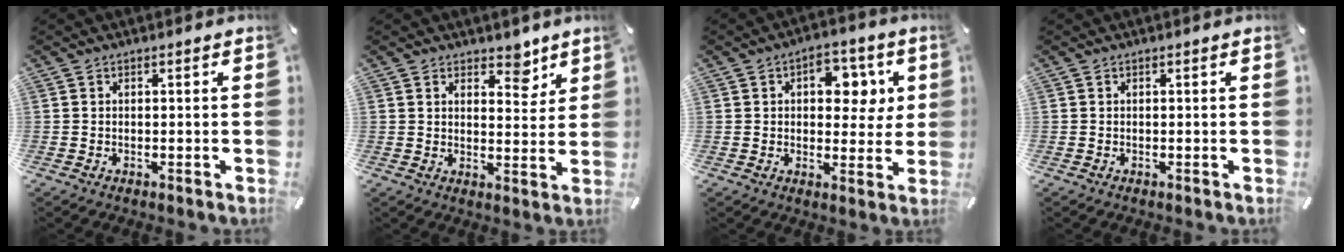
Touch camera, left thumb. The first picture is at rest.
{"total": 6.2, "force": [4.5, 3.6, 2.4], "torque": [-0.009, -0.031, 0.070]}
{"total": 9.3, "force": [2.6, 6.3, 6.4], "torque": [-0.075, -0.004, 0.035]}
{"total": 0.0}